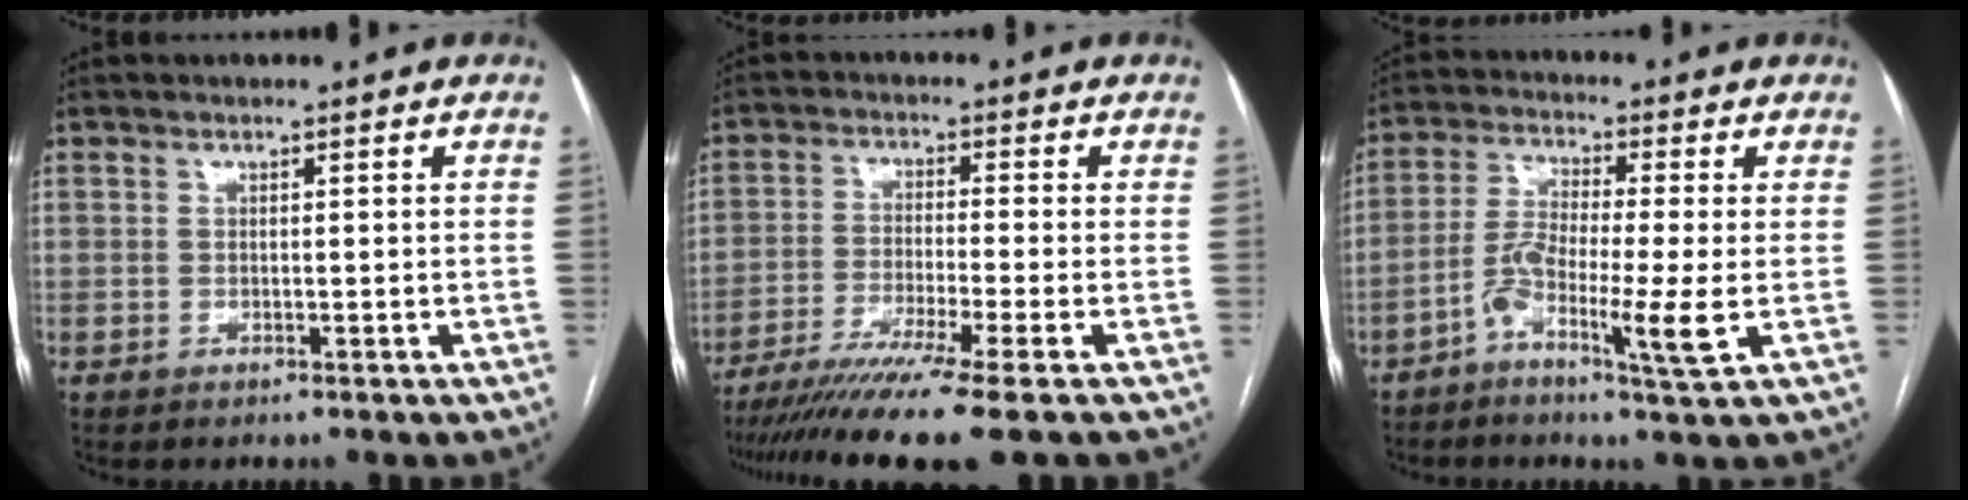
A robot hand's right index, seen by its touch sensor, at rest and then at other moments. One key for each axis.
{"total": 12.3, "fx": -9.4, "fy": -2.1, "fz": 7.7, "tx": -0.115, "ty": -0.035, "tz": -0.147}
{"total": 8.4, "fx": -3.1, "fy": 0.0, "fz": 7.8, "tx": -0.157, "ty": -0.002, "tz": -0.063}